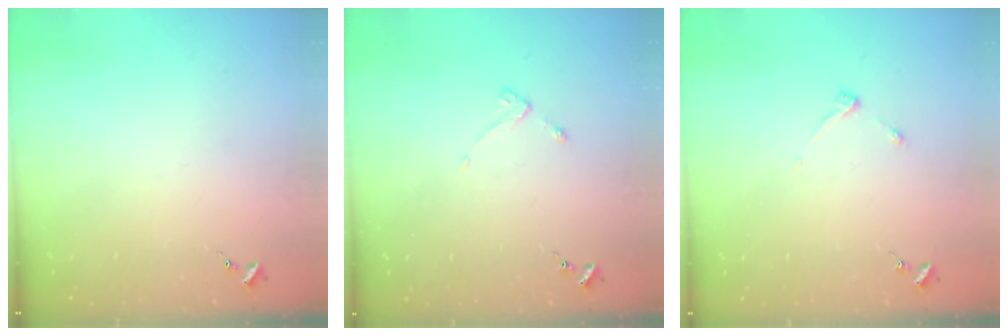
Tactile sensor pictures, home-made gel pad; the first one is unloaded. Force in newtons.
{"total": 2.6, "press": 2.6, "slide": 0.5}
{"total": 3.7, "press": 3.6, "slide": 0.6}